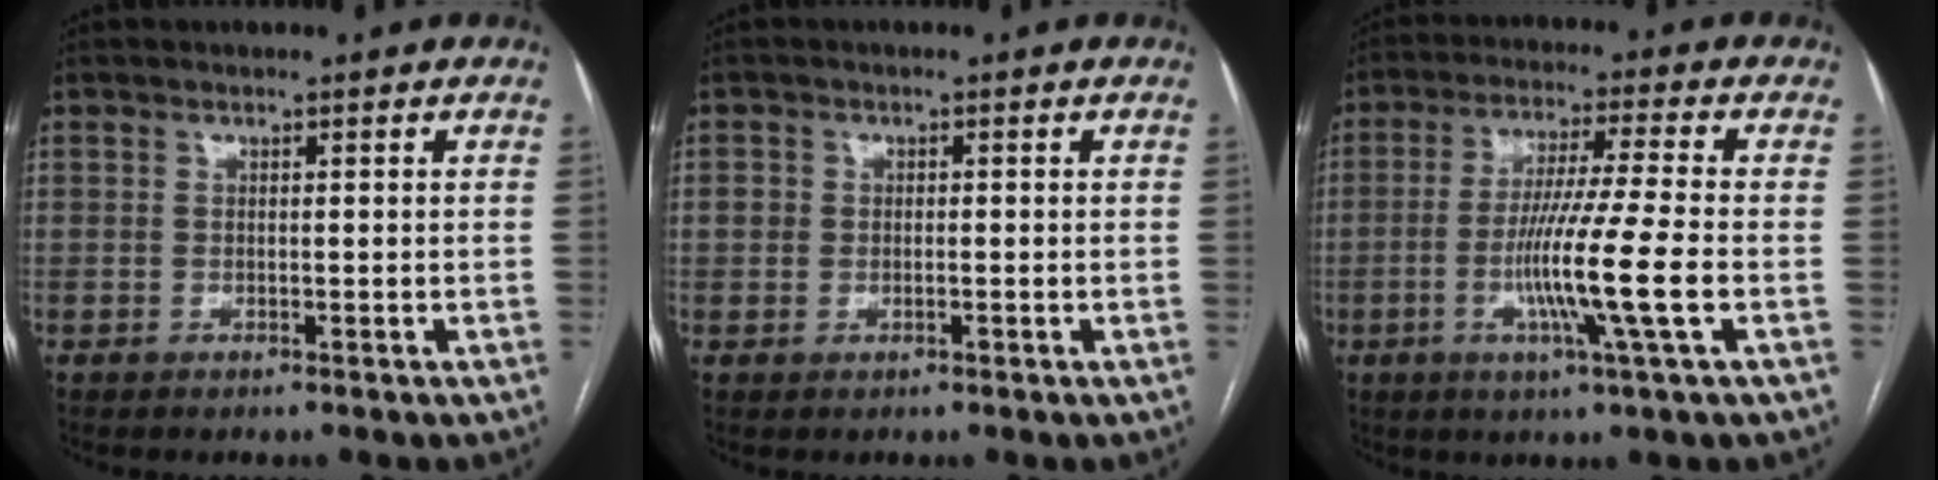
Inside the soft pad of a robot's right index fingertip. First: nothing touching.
{"total": 1.8, "force": [0.0, 1.6, 0.7], "torque": [-0.011, 0.006, 0.000]}
{"total": 10.7, "force": [-2.7, -1.4, 10.2], "torque": [-0.194, -0.016, -0.053]}